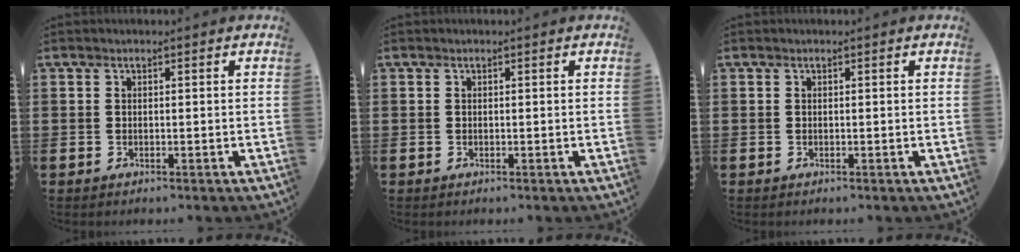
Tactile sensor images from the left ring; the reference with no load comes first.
{"total": 0.0}
{"total": 0.0}